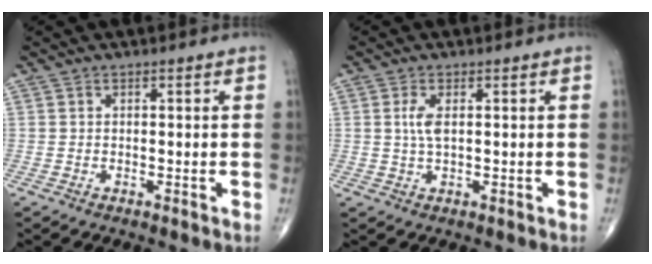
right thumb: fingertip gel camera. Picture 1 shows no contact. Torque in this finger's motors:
{"motor_torque": [0.14, 0.63, 0.38, 0.15, 0.09]}